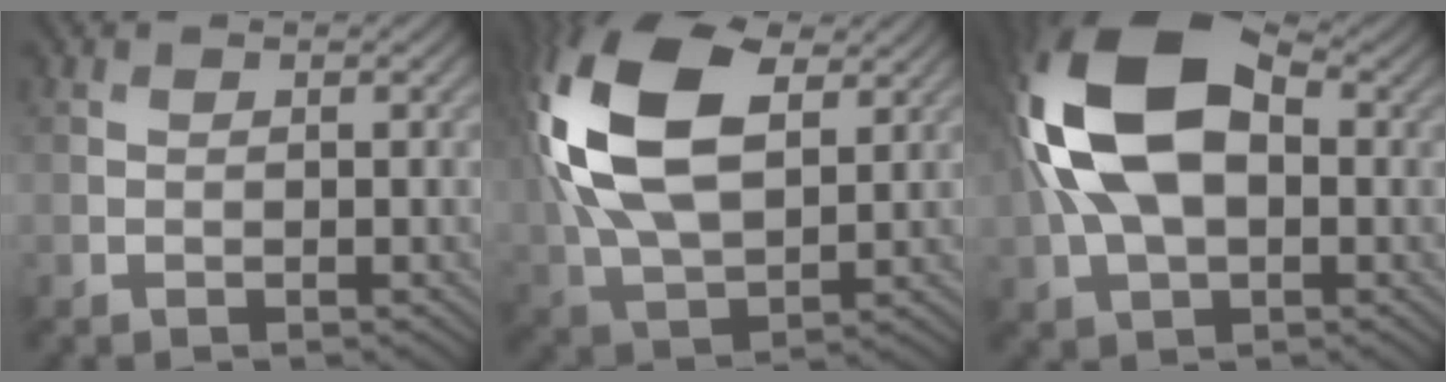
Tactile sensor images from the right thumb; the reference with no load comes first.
{"total": 17.8, "force": [5.0, 10.4, 13.6], "torque": [-0.328, 0.011, 0.099]}
{"total": 16.5, "force": [2.0, 9.7, 13.2], "torque": [-0.282, 0.021, 0.023]}